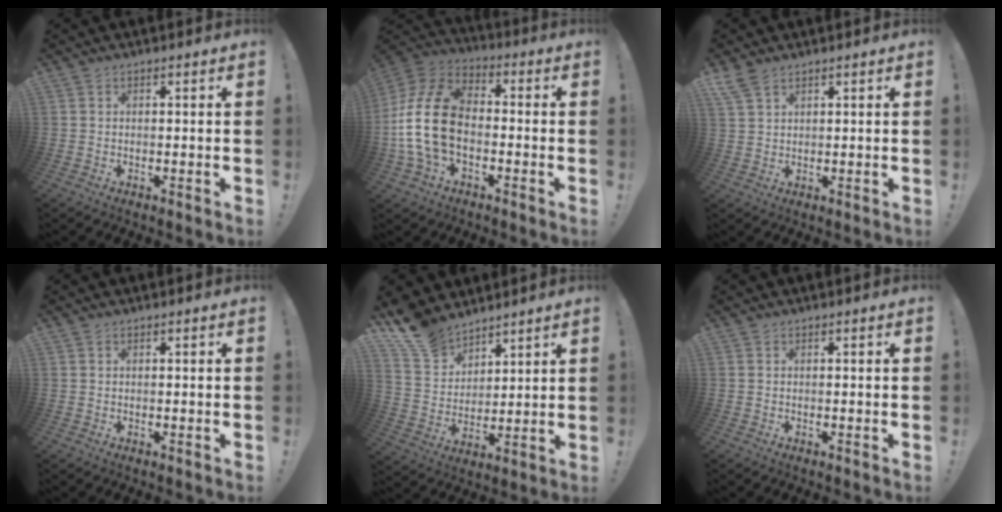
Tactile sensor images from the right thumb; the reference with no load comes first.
{"total": 18.5, "force": [-2.5, 12.5, 13.4], "torque": [-0.254, 0.032, -0.033]}
{"total": 5.0, "force": [3.7, 1.9, 2.7], "torque": [-0.055, -0.013, 0.073]}
{"total": 0.0}
{"total": 12.9, "force": [10.6, 6.6, 3.4], "torque": [-0.085, -0.070, 0.208]}
{"total": 0.0}